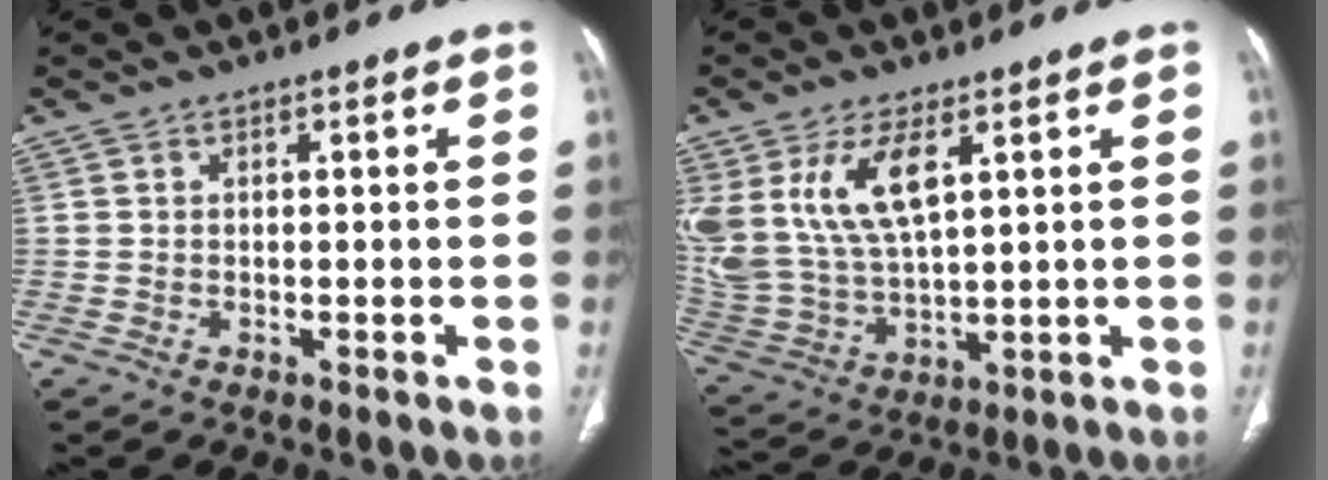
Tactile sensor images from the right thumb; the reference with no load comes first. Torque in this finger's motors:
{"motor_torque": [0.25, 0.58, 0.63, 0.64, 0.16]}